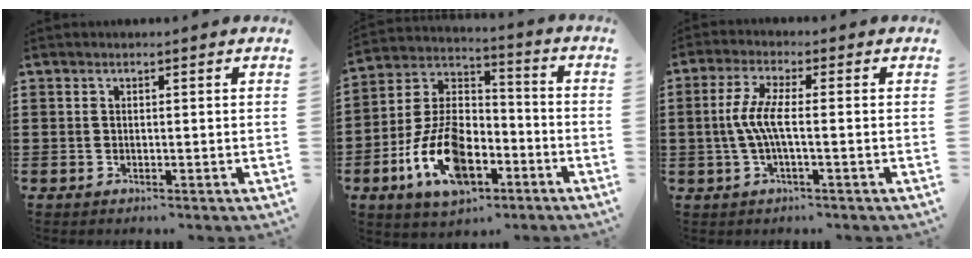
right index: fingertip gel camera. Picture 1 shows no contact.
{"total": 12.8, "force": [-5.9, 7.0, 9.0], "torque": [-0.203, 0.010, -0.111]}
{"total": 5.3, "force": [-0.7, 0.9, 5.2], "torque": [-0.123, -0.009, -0.024]}